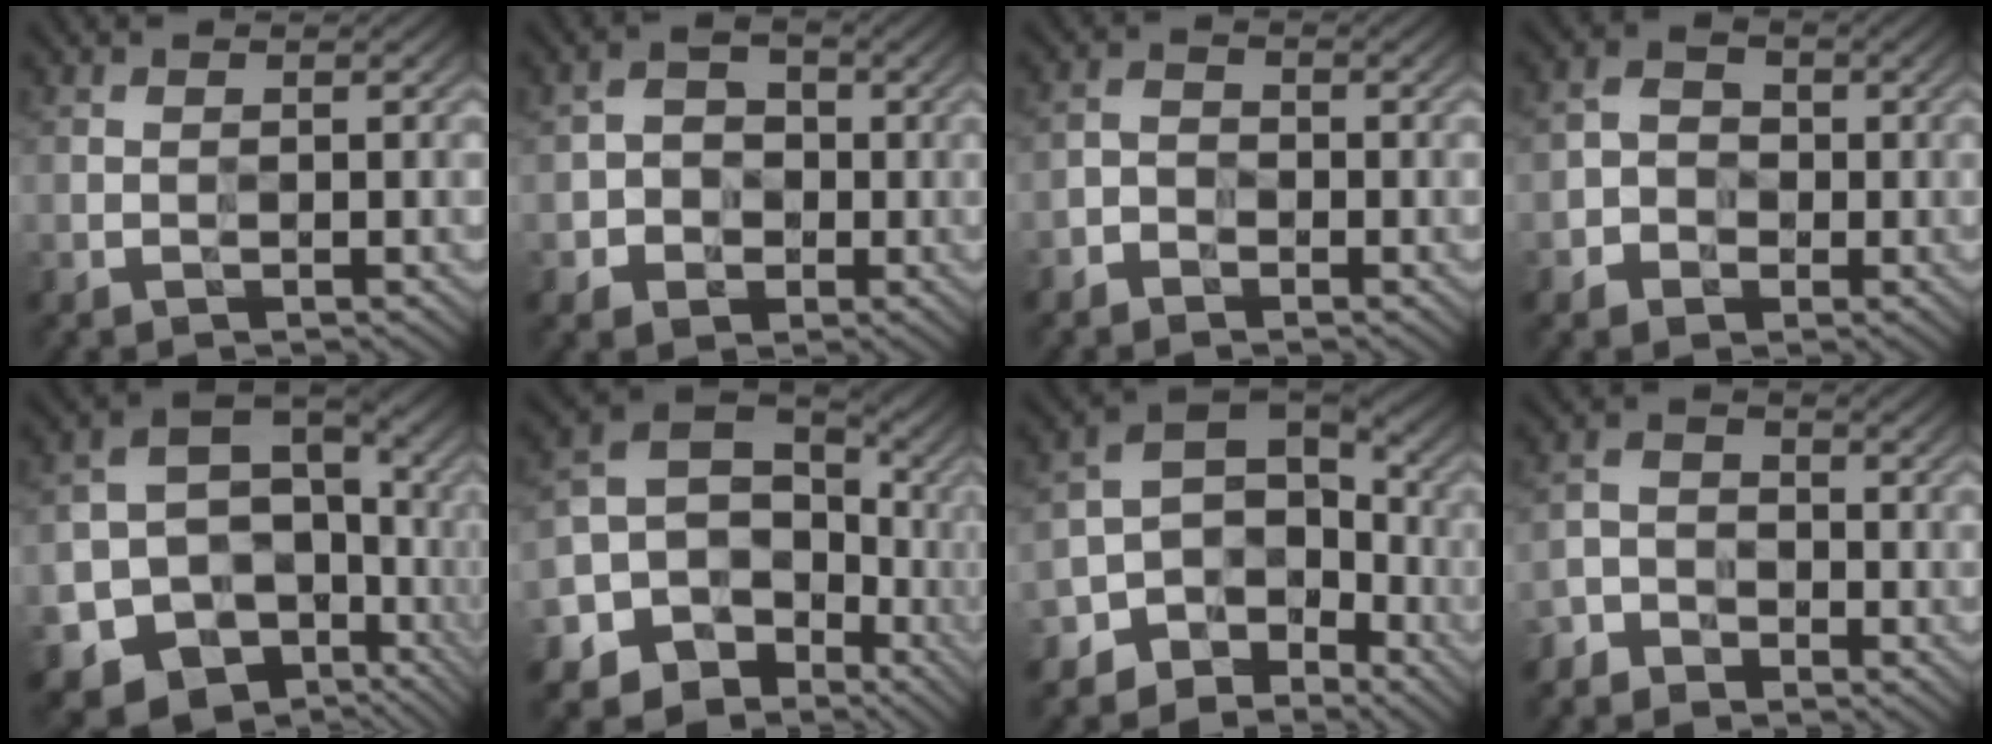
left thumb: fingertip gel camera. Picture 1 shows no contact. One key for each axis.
{"total": 4.0, "fx": -1.1, "fy": 3.6, "fz": 1.2, "tx": -0.007, "ty": -0.003, "tz": -0.035}
{"total": 2.1, "fx": -1.6, "fy": 1.3, "fz": 0.3, "tx": 0.000, "ty": 0.000, "tz": -0.040}
{"total": 3.5, "fx": -1.2, "fy": 3.2, "fz": 0.9, "tx": -0.002, "ty": -0.002, "tz": -0.036}
{"total": 16.1, "fx": -5.8, "fy": 12.8, "fz": 8.0, "tx": -0.149, "ty": -0.035, "tz": -0.073}
{"total": 14.7, "fx": -5.5, "fy": 12.1, "fz": 6.2, "tx": -0.148, "ty": -0.033, "tz": -0.087}
{"total": 8.3, "fx": -5.0, "fy": 5.9, "fz": 3.2, "tx": -0.055, "ty": -0.012, "tz": -0.096}
{"total": 3.9, "fx": -3.1, "fy": 2.3, "fz": 0.4, "tx": -0.006, "ty": 0.000, "tz": -0.070}